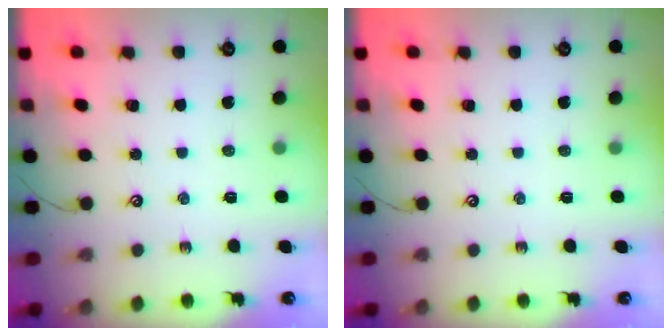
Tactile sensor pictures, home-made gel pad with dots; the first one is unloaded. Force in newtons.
{"total": 0.0}